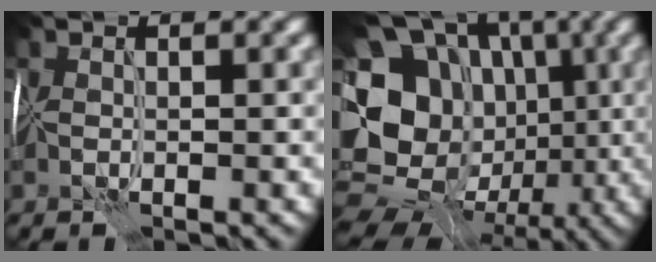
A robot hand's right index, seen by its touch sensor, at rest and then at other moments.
{"total": 19.0, "force": [-1.8, 16.7, 8.9], "torque": [-0.173, 0.011, -0.045]}